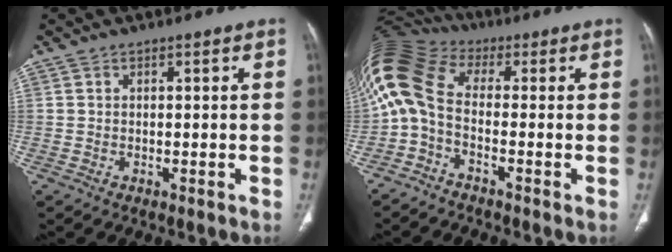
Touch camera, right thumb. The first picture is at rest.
{"total": 12.6, "force": [-1.5, 7.9, 9.8], "torque": [-0.212, 0.062, -0.041]}